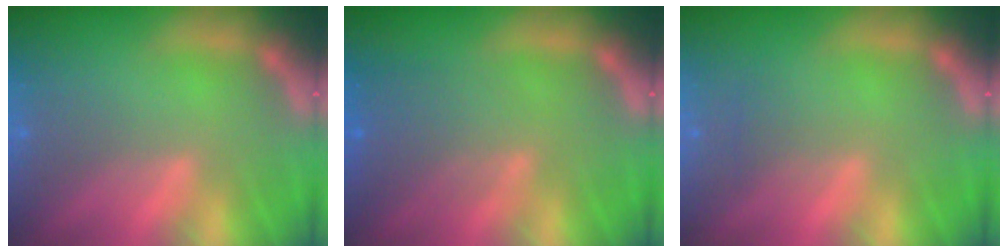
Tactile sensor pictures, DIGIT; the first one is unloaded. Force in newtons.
{"total": 4.6}
{"total": 1.5}